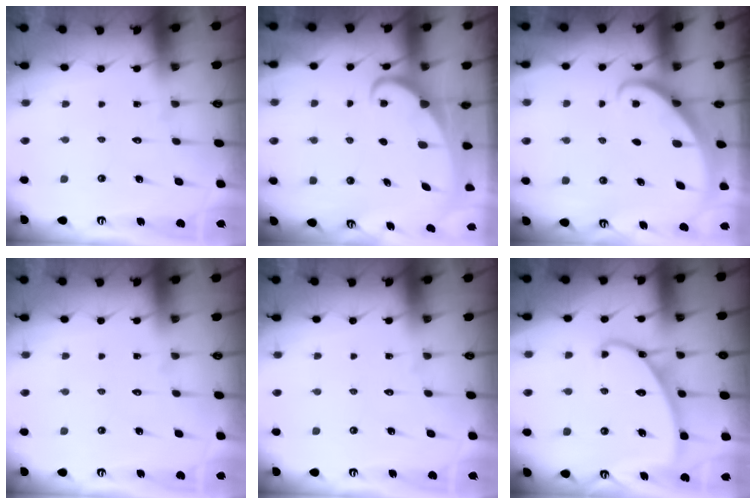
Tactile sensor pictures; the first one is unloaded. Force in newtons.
{"total": 2.0, "press": 2.0, "slide": 0.2}
{"total": 2.8, "press": 2.8, "slide": 0.2}
{"total": 0.0}
{"total": 0.0}
{"total": 9.7, "press": 9.7, "slide": 0.4}